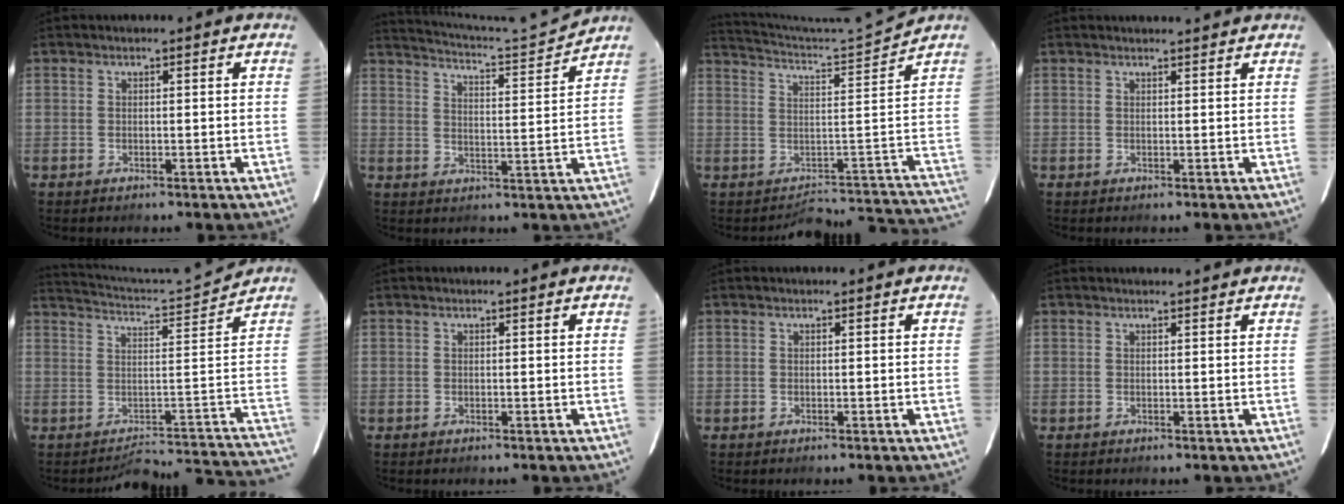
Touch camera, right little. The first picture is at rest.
{"total": 11.0, "force": [10.6, -2.4, 1.3], "torque": [-0.037, -0.033, 0.160]}
{"total": 8.3, "force": [-3.8, -3.4, 6.6], "torque": [-0.078, 0.061, -0.031]}
{"total": 3.9, "force": [3.8, 0.2, 0.9], "torque": [-0.015, 0.017, 0.045]}
{"total": 9.1, "force": [-4.9, -3.3, 7.0], "torque": [-0.082, 0.079, -0.053]}
{"total": 0.0}
{"total": 0.0}
{"total": 2.1, "force": [2.0, 0.1, 0.4], "torque": [-0.009, 0.012, 0.025]}